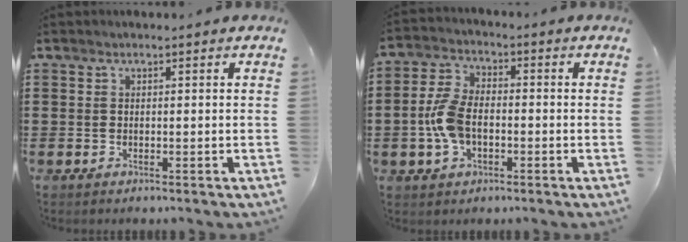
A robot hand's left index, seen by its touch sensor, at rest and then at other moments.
{"total": 7.4, "force": [-1.3, 4.4, 5.9], "torque": [-0.144, 0.000, -0.029]}